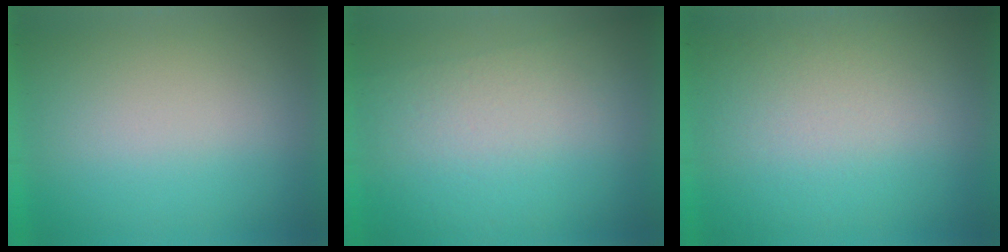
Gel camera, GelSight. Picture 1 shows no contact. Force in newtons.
{"total": 2.8}
{"total": 2.6}